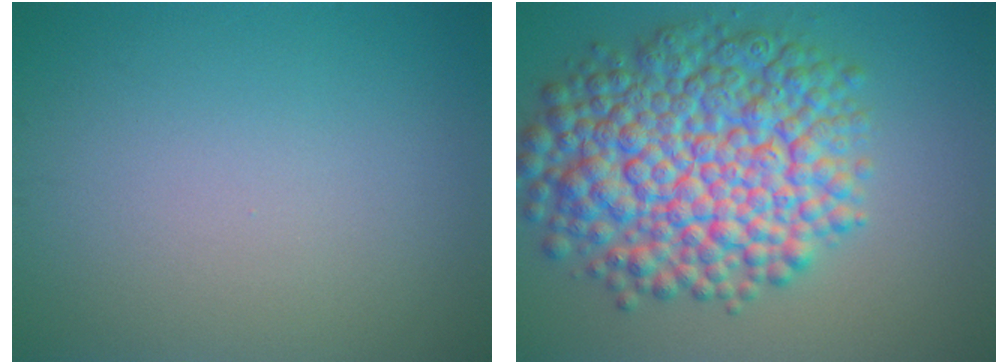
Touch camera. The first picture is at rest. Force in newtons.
{"total": 11.9, "press": 11.9, "slide": 0.3}